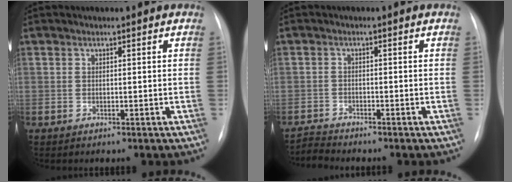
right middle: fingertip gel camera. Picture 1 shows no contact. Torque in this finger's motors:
{"motor_torque": [-0.20, -0.07, -0.06, -0.01]}